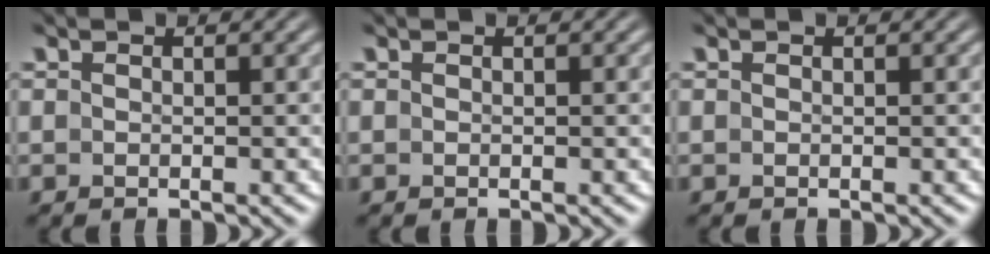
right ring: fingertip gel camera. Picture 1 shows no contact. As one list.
[{"total": 0.0}, {"total": 0.0}]